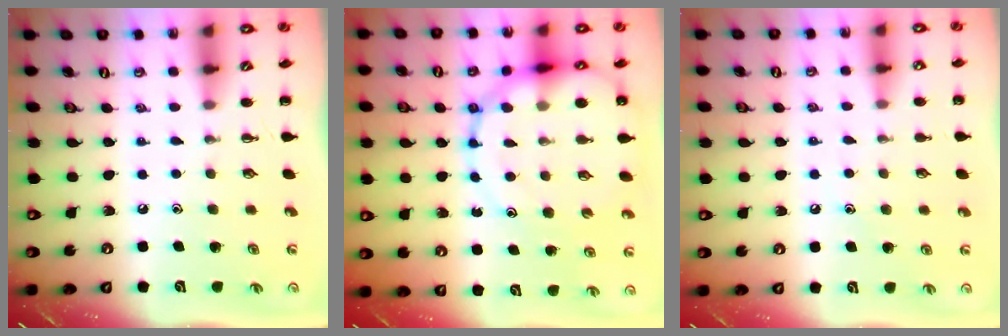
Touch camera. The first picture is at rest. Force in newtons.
{"total": 17.9, "press": 17.6, "slide": 3.0}
{"total": 6.9, "press": 6.6, "slide": 1.8}